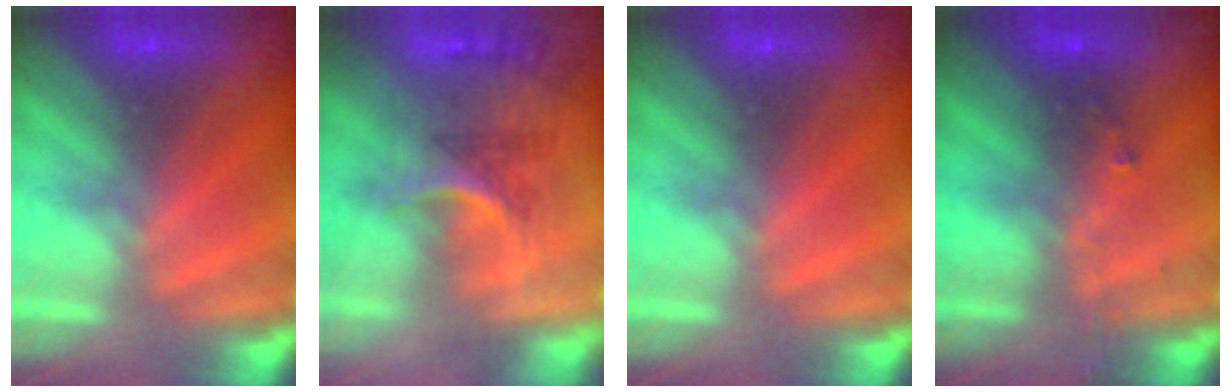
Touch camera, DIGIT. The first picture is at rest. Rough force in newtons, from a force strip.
{"total": 2.9}
{"total": 0.0}
{"total": 2.8}